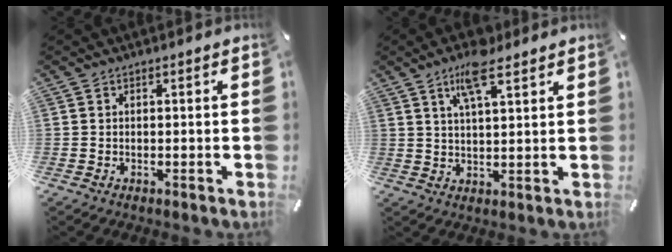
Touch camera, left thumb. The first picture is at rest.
{"total": 8.6, "force": [5.4, 2.3, 6.2], "torque": [-0.117, -0.008, 0.093]}